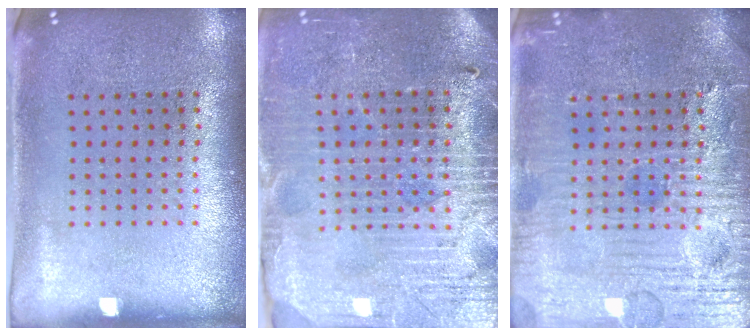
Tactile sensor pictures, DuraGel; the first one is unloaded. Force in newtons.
{"total": 3.8, "press": 3.6, "slide": 1.3}
{"total": 6.4, "press": 6.4, "slide": 0.7}